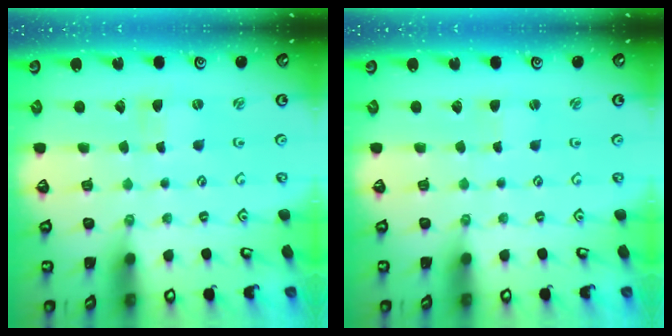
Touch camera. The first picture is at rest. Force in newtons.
{"total": 1.0, "press": 0.9, "slide": 0.1}